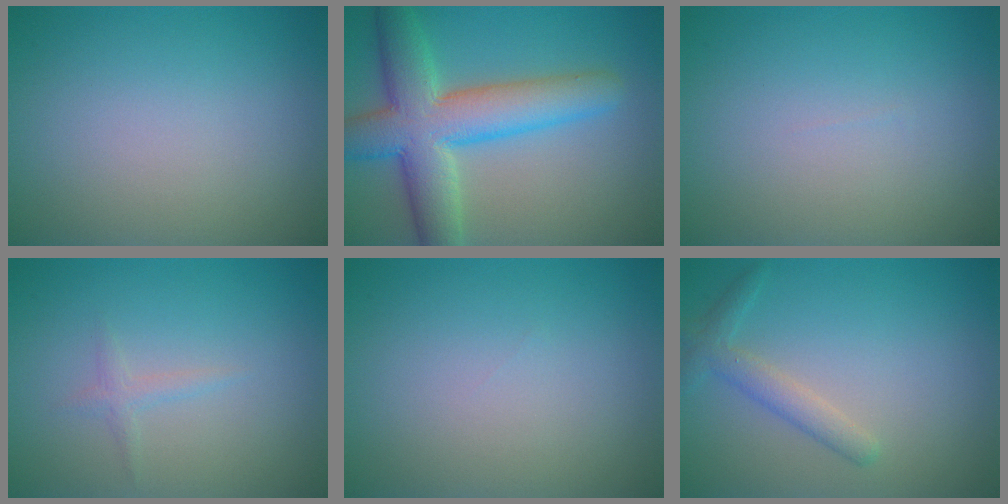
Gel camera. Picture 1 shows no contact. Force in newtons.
{"total": 8.9, "press": 8.9, "slide": 0.4}
{"total": 0.0}
{"total": 1.0, "press": 1.0, "slide": 0.1}
{"total": 0.0}
{"total": 2.2, "press": 2.2, "slide": 0.1}